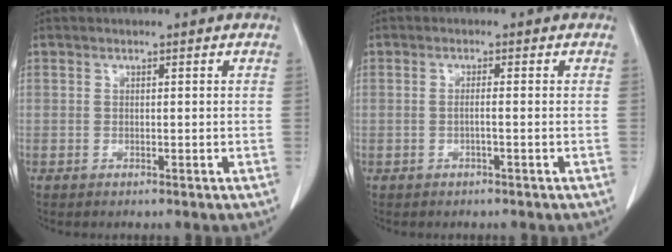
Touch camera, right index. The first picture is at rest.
{"total": 1.1, "force": [-0.3, -0.2, 1.1], "torque": [-0.020, 0.001, -0.006]}